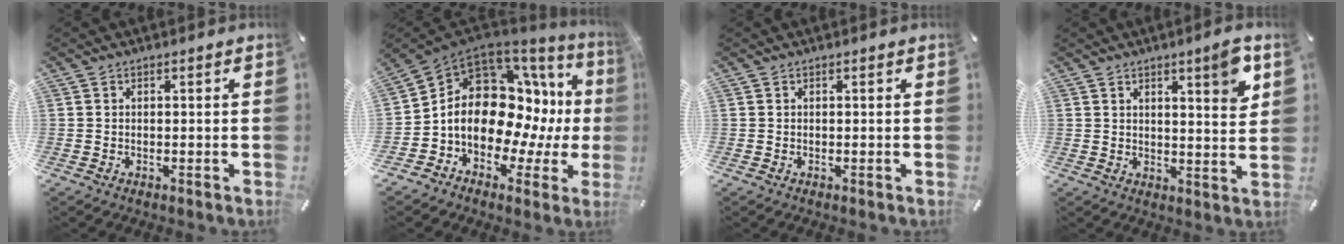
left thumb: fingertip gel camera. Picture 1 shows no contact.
{"total": 17.8, "force": [0.3, 12.6, 12.6], "torque": [-0.226, -0.027, 0.011]}
{"total": 0.0}
{"total": 7.0, "force": [4.5, 1.1, 5.3], "torque": [-0.070, -0.028, 0.068]}